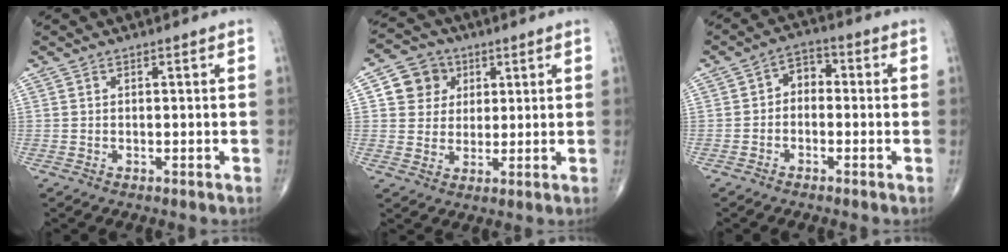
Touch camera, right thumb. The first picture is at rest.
{"total": 7.7, "force": [2.5, 7.0, 2.2], "torque": [-0.004, -0.004, 0.040]}
{"total": 4.4, "force": [-0.5, 3.2, 2.9], "torque": [-0.025, 0.023, -0.025]}